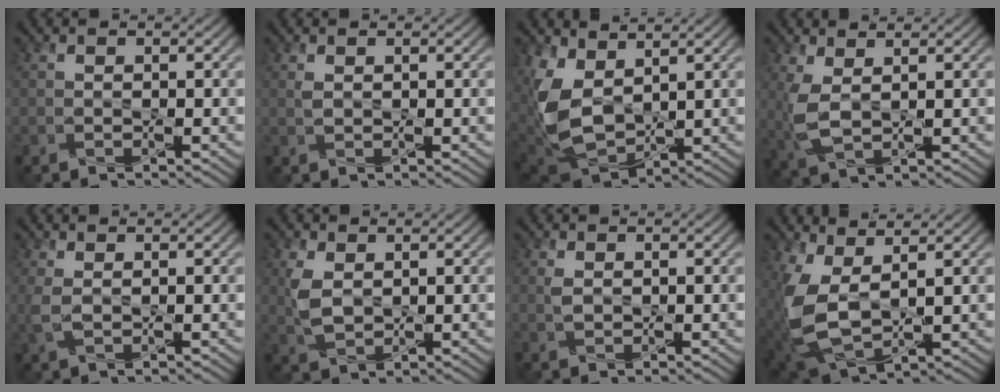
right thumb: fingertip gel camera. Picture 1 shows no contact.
{"total": 0.9, "force": [0.4, 0.5, 0.6], "torque": [-0.020, 0.000, 0.010]}
{"total": 10.3, "force": [3.1, 6.2, 7.7], "torque": [-0.218, -0.005, 0.066]}
{"total": 4.6, "force": [1.4, 2.1, 3.9], "torque": [-0.111, -0.003, 0.026]}
{"total": 2.0, "force": [0.8, 0.9, 1.7], "torque": [-0.051, -0.001, 0.017]}
{"total": 4.1, "force": [1.1, 2.6, 3.0], "torque": [-0.082, -0.001, 0.026]}
{"total": 1.2, "force": [0.5, 0.7, 0.9], "torque": [-0.028, 0.000, 0.012]}
{"total": 8.5, "force": [2.0, 4.6, 6.8], "torque": [-0.177, -0.012, 0.038]}